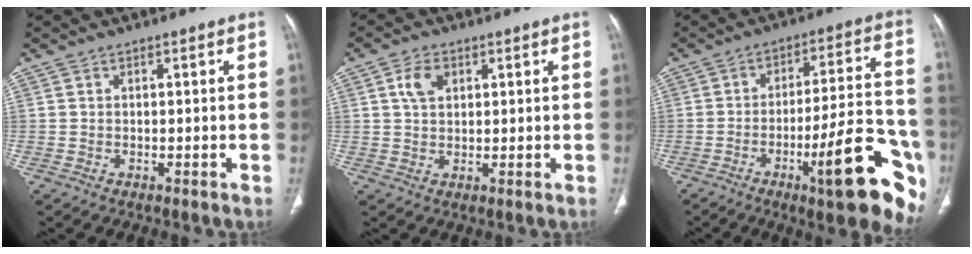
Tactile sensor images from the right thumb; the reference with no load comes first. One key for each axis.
{"total": 4.4, "fx": 1.7, "fy": 2.9, "fz": 2.9, "tx": -0.049, "ty": 0.000, "tz": 0.034}
{"total": 21.2, "fx": -8.8, "fy": 4.8, "fz": 18.7, "tx": -0.208, "ty": 0.040, "tz": -0.119}